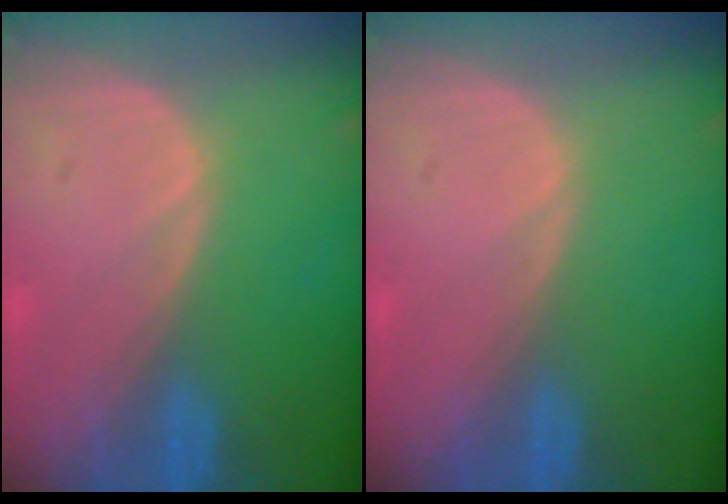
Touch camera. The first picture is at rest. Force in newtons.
{"total": 0.0}